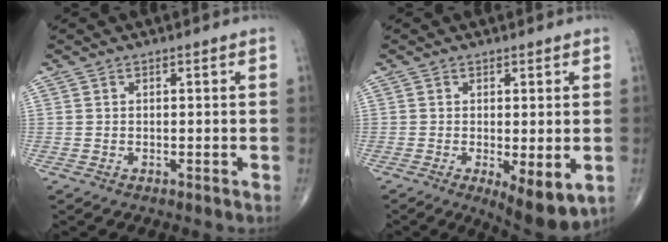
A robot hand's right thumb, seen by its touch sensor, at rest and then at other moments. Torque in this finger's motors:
{"motor_torque": [-0.19, 0.35, 0.04, -0.17, 0.05]}